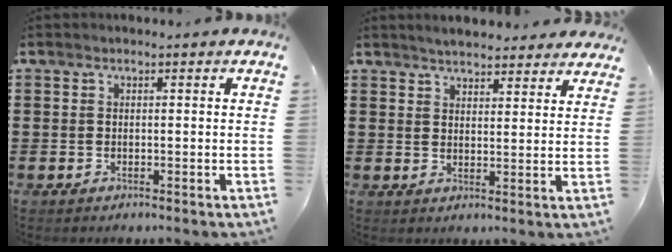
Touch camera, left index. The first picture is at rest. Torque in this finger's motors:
{"motor_torque": [0.88, 0.84, 0.35, 0.08]}